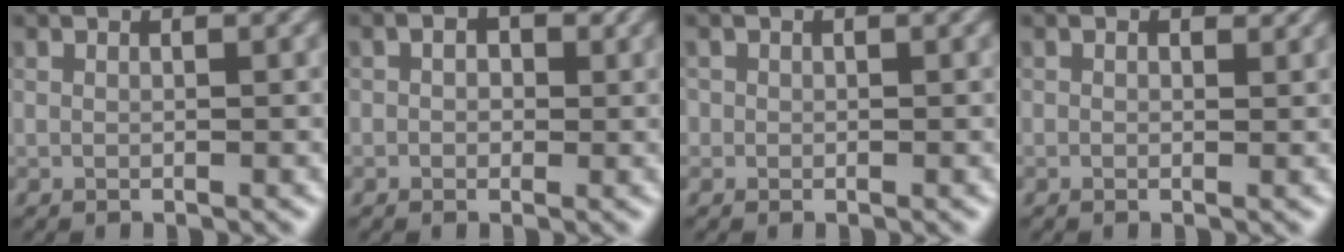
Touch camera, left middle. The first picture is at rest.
{"total": 1.5, "force": [-0.3, 1.2, 1.0], "torque": [-0.016, 0.011, -0.007]}
{"total": 0.8, "force": [-0.4, -0.3, -0.6], "torque": [0.001, 0.003, 0.002]}
{"total": 0.9, "force": [0.6, 0.5, 0.5], "torque": [-0.011, 0.004, 0.006]}